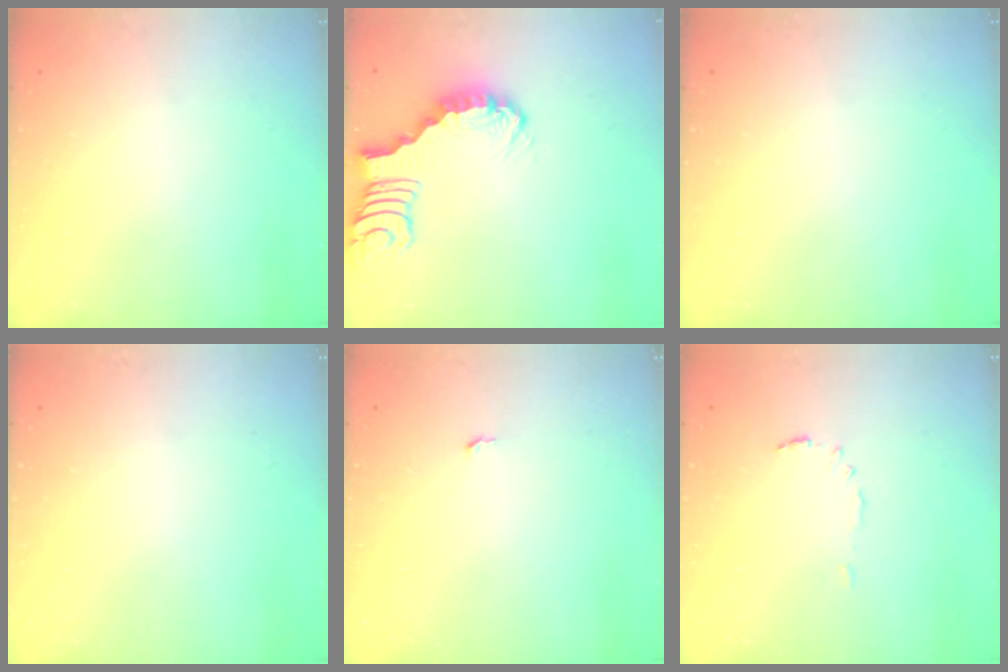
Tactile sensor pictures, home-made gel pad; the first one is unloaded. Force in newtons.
{"total": 2.4, "press": 2.4, "slide": 0.2}
{"total": 0.0}
{"total": 0.0}
{"total": 2.7, "press": 2.7, "slide": 0.2}
{"total": 3.2, "press": 3.1, "slide": 0.4}